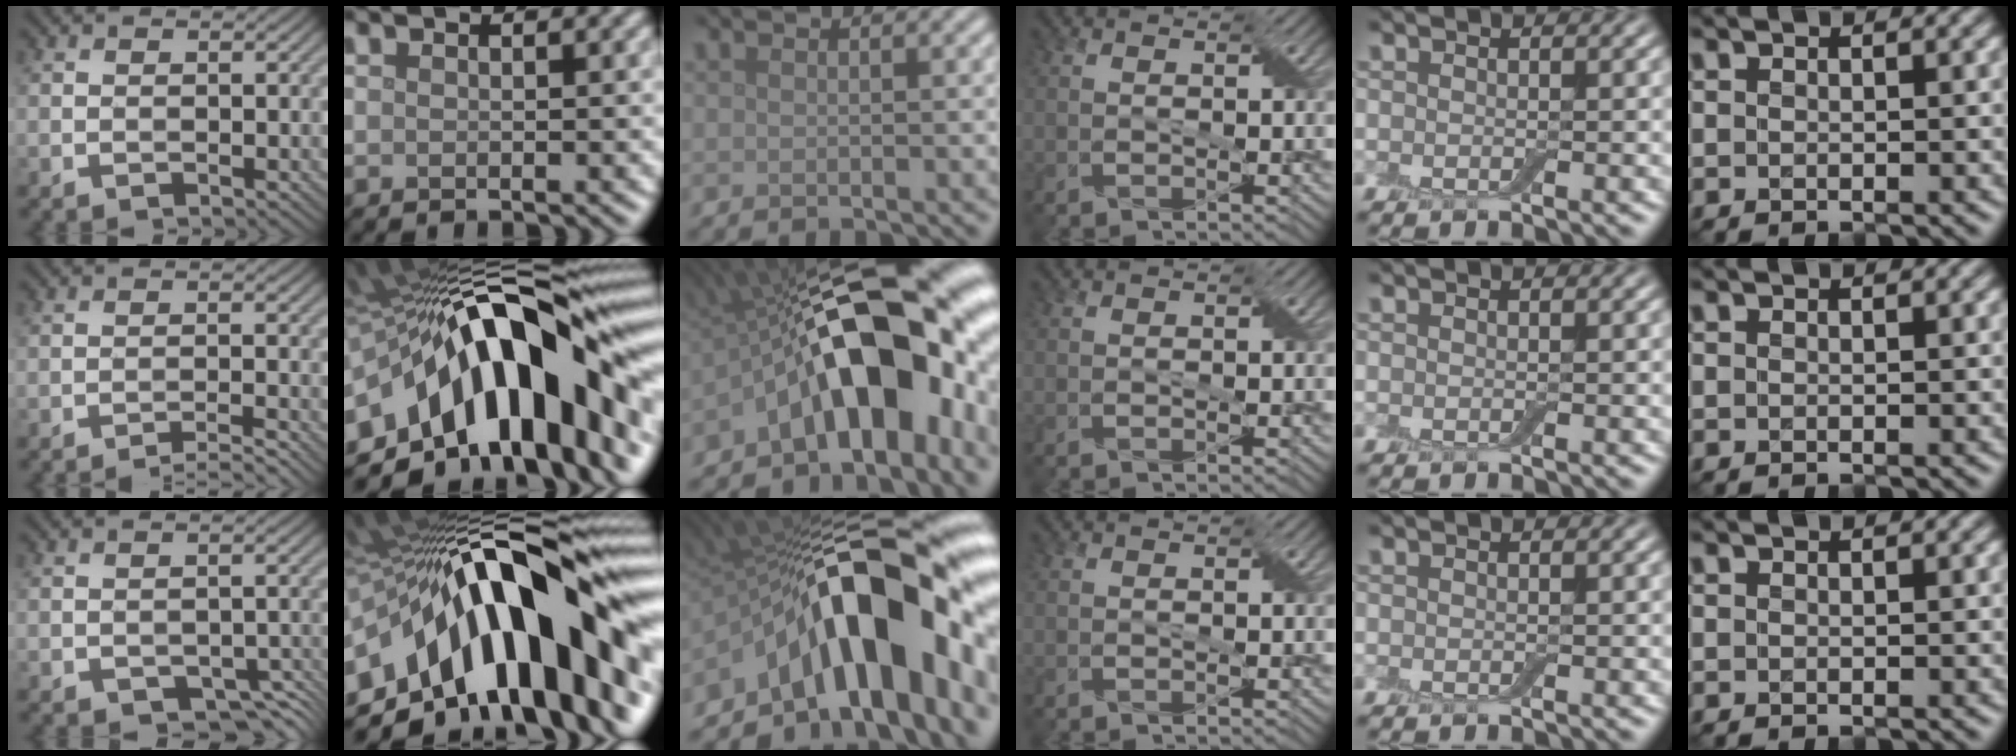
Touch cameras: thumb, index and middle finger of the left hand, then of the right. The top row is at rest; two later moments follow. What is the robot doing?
{"motion": "wrap", "object": "cling film"}